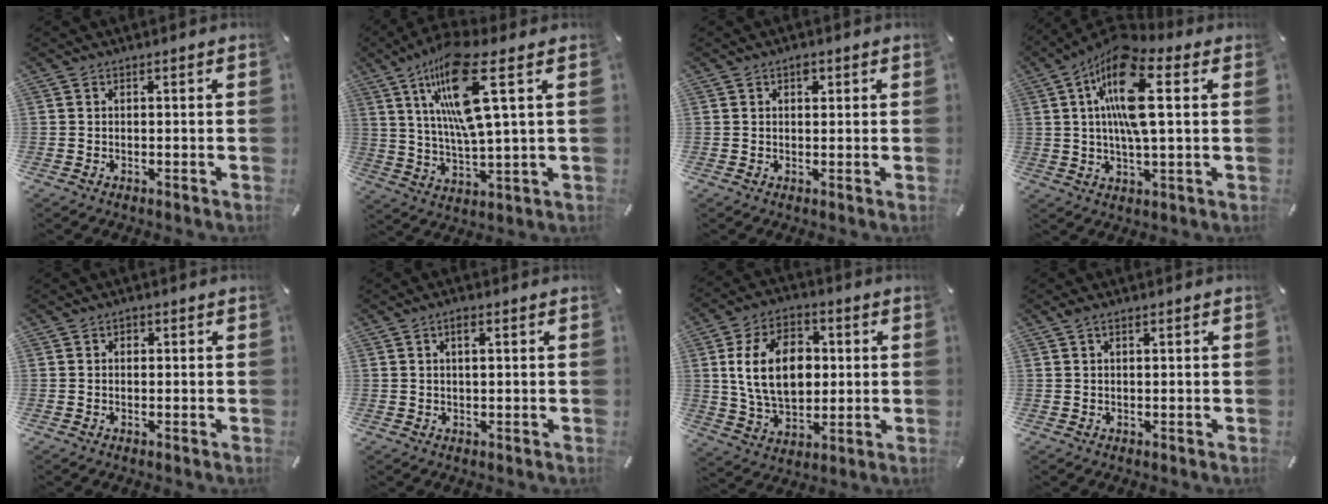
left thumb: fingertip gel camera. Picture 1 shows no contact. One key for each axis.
{"total": 16.6, "fx": 7.1, "fy": 3.3, "fz": 14.7, "tx": -0.307, "ty": -0.020, "tz": 0.105}
{"total": 1.7, "fx": 0.8, "fy": 1.1, "fz": 1.0, "tx": -0.015, "ty": 0.001, "tz": 0.012}
{"total": 15.6, "fx": 3.8, "fy": 5.8, "fz": 14.0, "tx": -0.277, "ty": 0.001, "tz": 0.063}
{"total": 0.9, "fx": 0.2, "fy": 0.8, "fz": 0.3, "tx": 0.001, "ty": 0.003, "tz": 0.000}
{"total": 2.1, "fx": 0.7, "fy": 0.7, "fz": 1.8, "tx": -0.039, "ty": 0.005, "tz": 0.011}
{"total": 15.3, "fx": 1.8, "fy": 10.5, "fz": 10.9, "tx": -0.227, "ty": 0.009, "tz": 0.027}
{"total": 1.2, "fx": 0.6, "fy": 0.5, "fz": 0.9, "tx": -0.019, "ty": 0.003, "tz": 0.011}